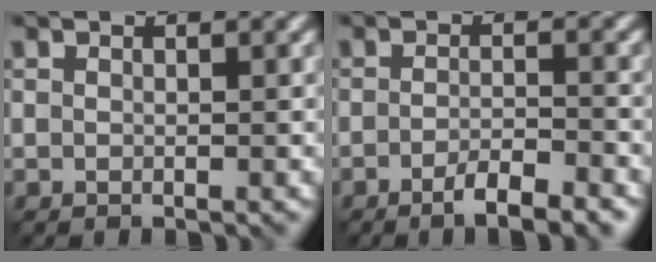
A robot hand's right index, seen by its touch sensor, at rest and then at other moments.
{"total": 3.9, "force": [-2.4, 0.9, 2.9], "torque": [-0.045, 0.000, -0.043]}